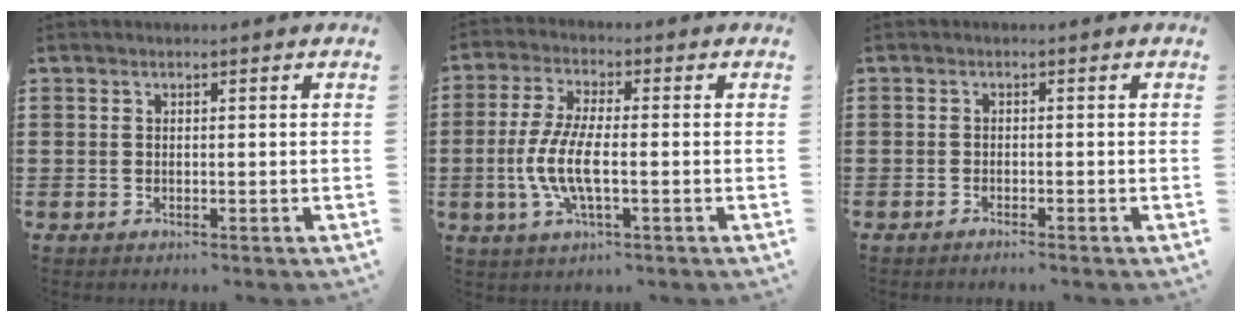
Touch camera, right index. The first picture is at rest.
{"total": 7.4, "force": [-1.8, 2.2, 6.9], "torque": [-0.158, -0.011, -0.043]}
{"total": 1.0, "force": [-1.0, -0.1, 0.2], "torque": [-0.005, -0.001, -0.019]}